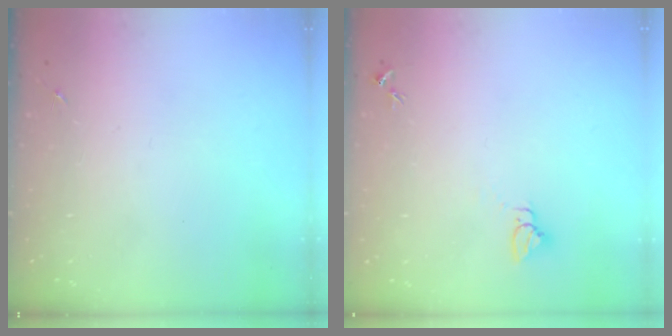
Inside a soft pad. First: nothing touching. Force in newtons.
{"total": 2.7, "press": 2.7, "slide": 0.1}